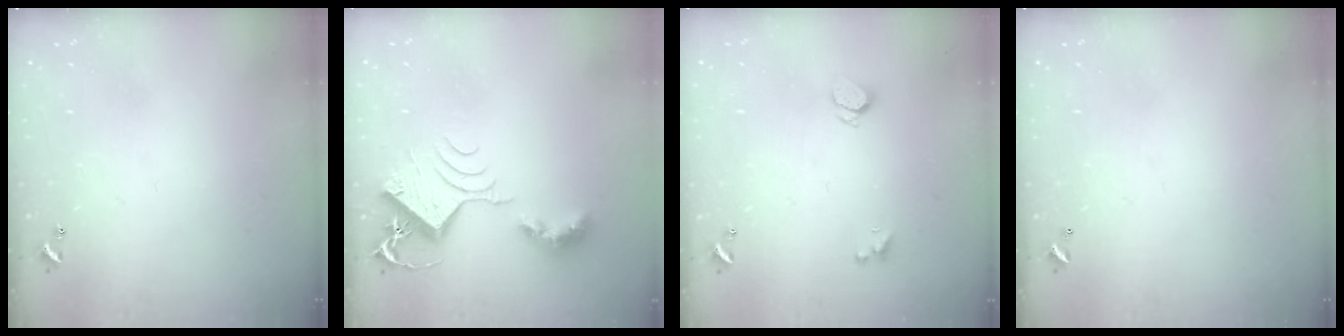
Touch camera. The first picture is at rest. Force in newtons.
{"total": 9.1, "press": 9.1, "slide": 1.2}
{"total": 1.8, "press": 1.7, "slide": 0.5}
{"total": 2.7, "press": 2.7, "slide": 0.1}